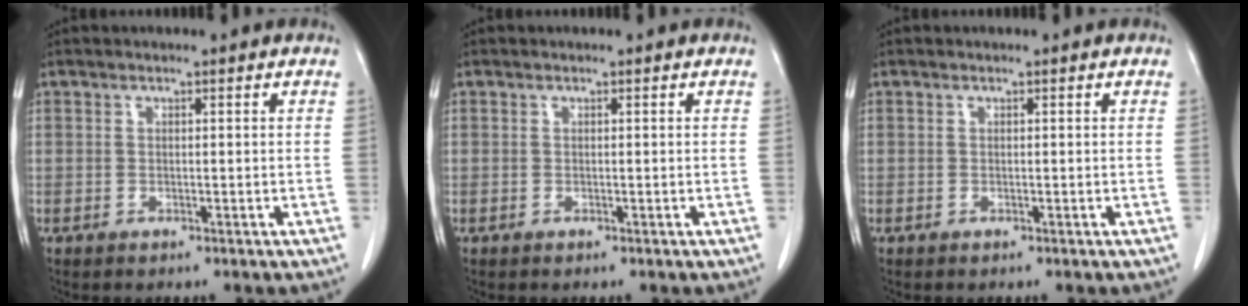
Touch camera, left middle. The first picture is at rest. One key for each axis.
{"total": 0.0}
{"total": 0.0}